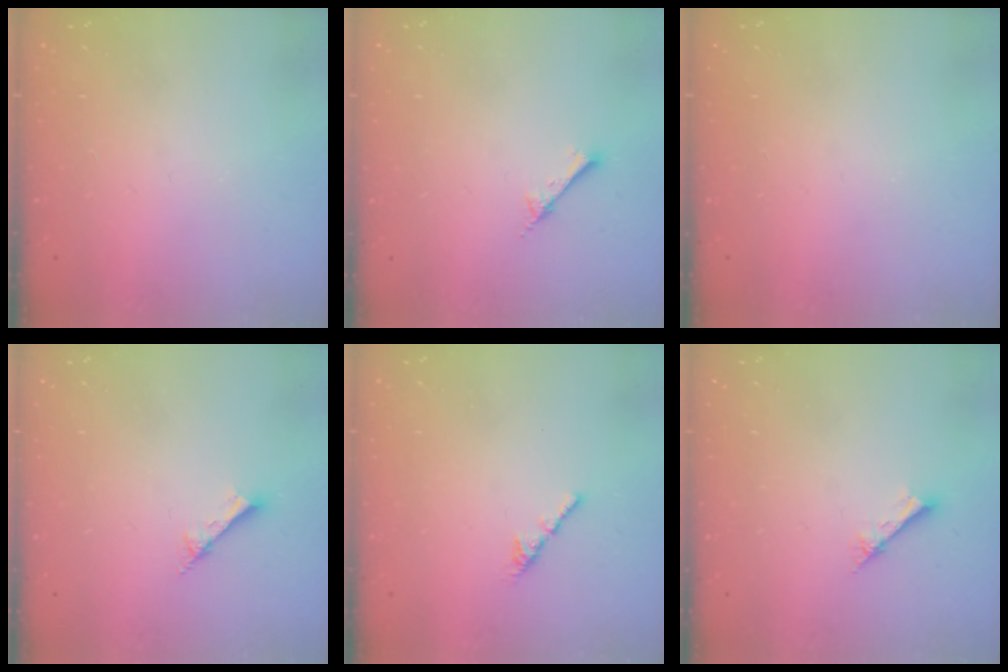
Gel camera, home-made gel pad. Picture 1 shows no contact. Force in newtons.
{"total": 2.6, "press": 2.6, "slide": 0.3}
{"total": 0.0}
{"total": 2.8, "press": 2.7, "slide": 0.4}
{"total": 2.1, "press": 2.0, "slide": 0.7}
{"total": 2.1, "press": 2.1, "slide": 0.2}